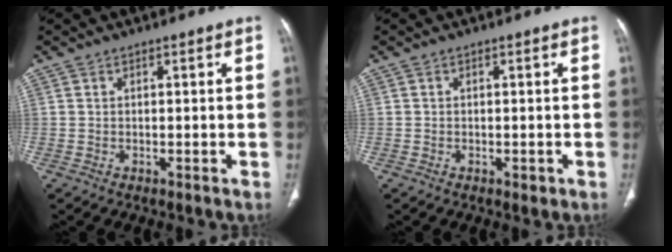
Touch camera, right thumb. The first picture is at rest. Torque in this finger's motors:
{"motor_torque": [-0.06, 0.13, -0.22, 0.03, -0.01]}